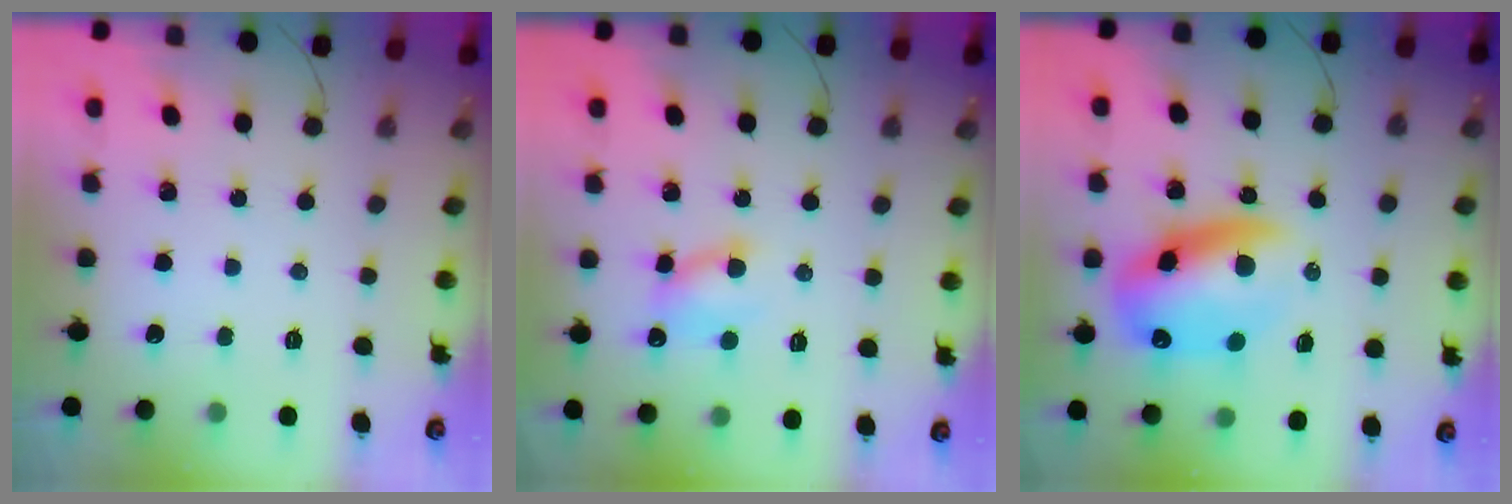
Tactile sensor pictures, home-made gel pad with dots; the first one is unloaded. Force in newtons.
{"total": 6.5, "press": 6.4, "slide": 0.9}
{"total": 15.4, "press": 15.0, "slide": 3.5}